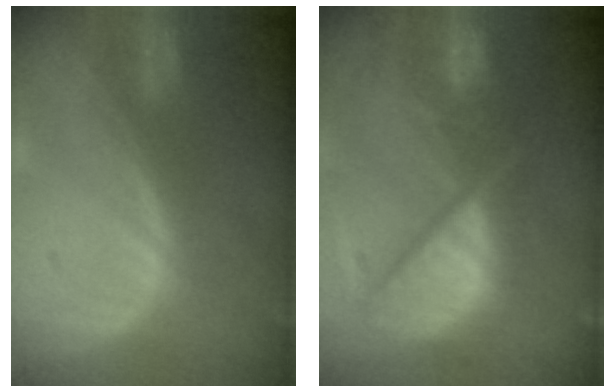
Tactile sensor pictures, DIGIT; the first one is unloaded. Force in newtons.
{"total": 12.1, "press": 10.0, "slide": 6.8}